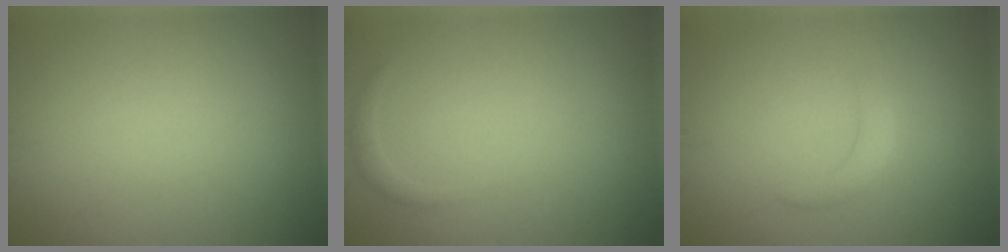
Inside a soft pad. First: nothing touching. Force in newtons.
{"total": 0.8, "press": 0.8, "slide": 0.0}
{"total": 1.6, "press": 1.6, "slide": 0.2}